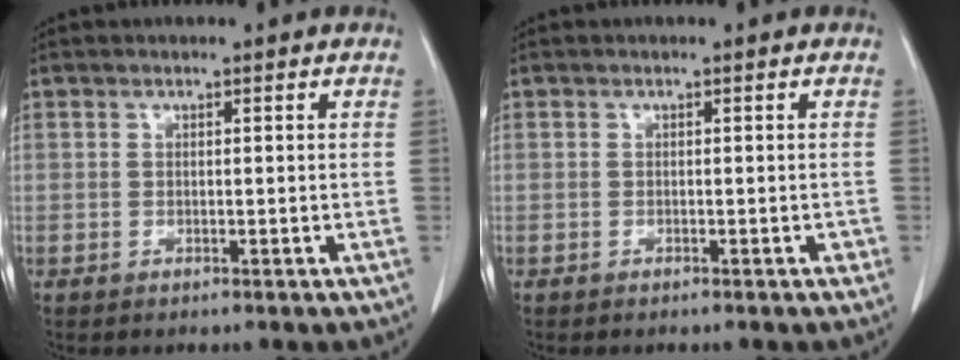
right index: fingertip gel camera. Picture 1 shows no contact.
{"total": 0.6, "force": [-0.5, 0.2, 0.4], "torque": [-0.004, 0.001, -0.006]}